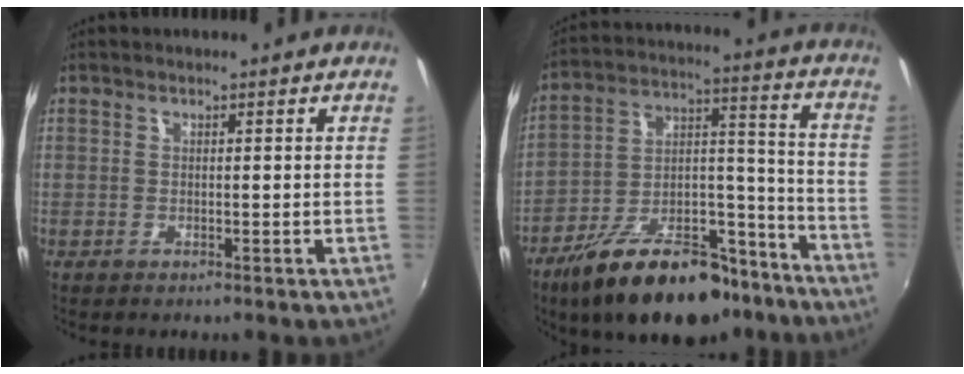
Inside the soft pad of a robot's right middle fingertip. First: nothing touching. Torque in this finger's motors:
{"motor_torque": [1.02, -1.11, 0.30, 0.17]}